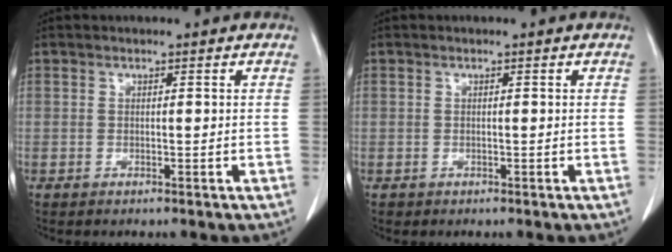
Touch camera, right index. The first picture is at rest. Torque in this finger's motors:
{"motor_torque": [-0.53, -0.10, -1.00, -0.21]}